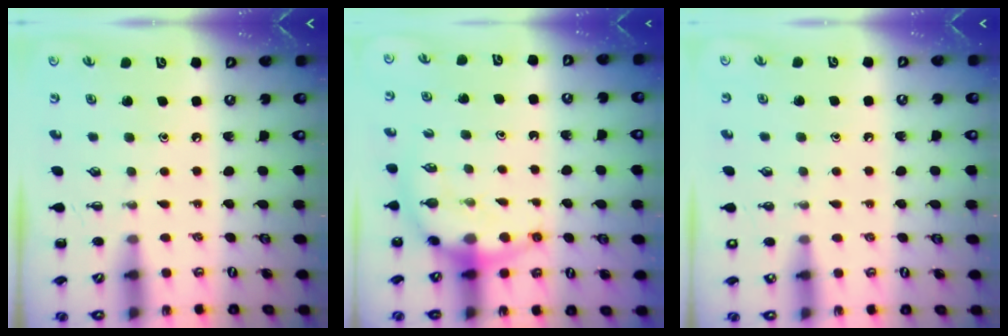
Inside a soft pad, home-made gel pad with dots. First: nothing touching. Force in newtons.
{"total": 9.2, "press": 9.0, "slide": 1.6}
{"total": 1.4, "press": 1.4, "slide": 0.1}